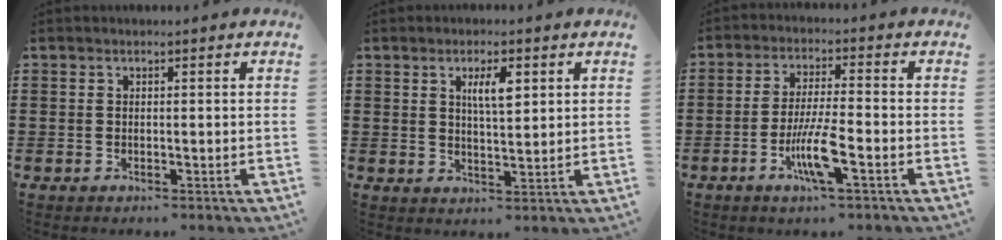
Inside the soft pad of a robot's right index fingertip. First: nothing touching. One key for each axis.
{"total": 4.3, "fx": 1.7, "fy": 1.2, "fz": 3.7, "tx": -0.070, "ty": 0.005, "tz": 0.025}
{"total": 7.5, "fx": -3.0, "fy": 1.0, "fz": 6.8, "tx": -0.135, "ty": -0.013, "tz": -0.058}